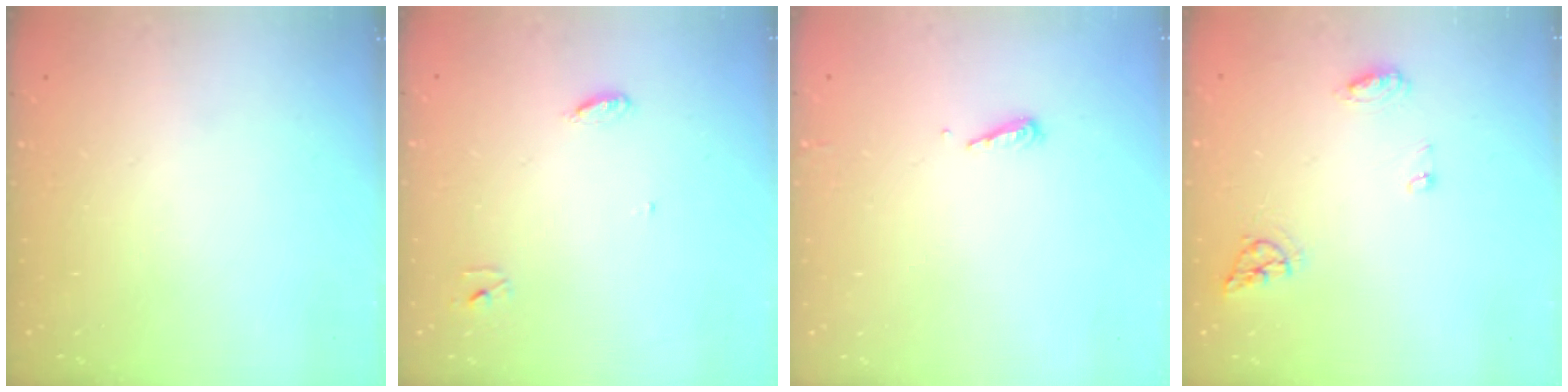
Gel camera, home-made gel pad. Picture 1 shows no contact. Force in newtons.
{"total": 3.5, "press": 3.4, "slide": 0.4}
{"total": 5.1, "press": 5.1, "slide": 0.5}
{"total": 6.6, "press": 6.5, "slide": 0.6}